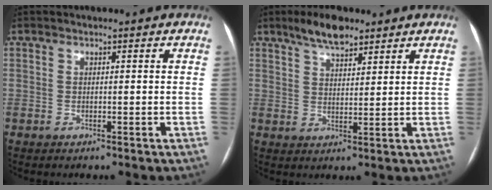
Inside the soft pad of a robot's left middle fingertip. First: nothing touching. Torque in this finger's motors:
{"motor_torque": [0.58, -0.40, 0.04, 0.01]}